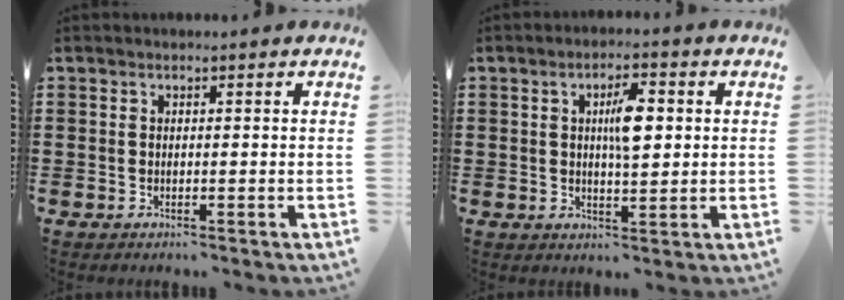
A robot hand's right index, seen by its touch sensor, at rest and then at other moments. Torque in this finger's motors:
{"motor_torque": [0.36, -0.27, 0.18, 0.08]}